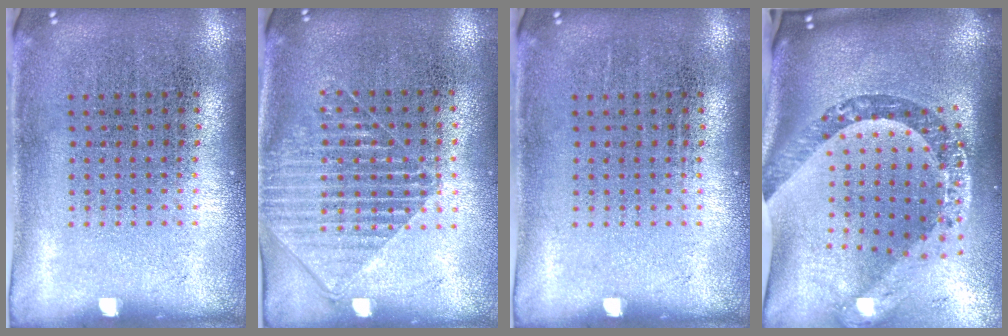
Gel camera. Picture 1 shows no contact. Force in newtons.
{"total": 1.4, "press": 1.2, "slide": 0.8}
{"total": 0.0}
{"total": 3.7, "press": 2.6, "slide": 2.6}